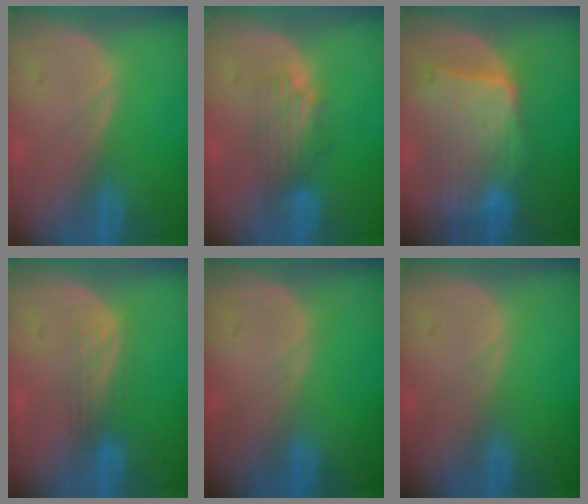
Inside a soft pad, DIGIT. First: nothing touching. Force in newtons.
{"total": 3.7, "press": 3.7, "slide": 0.4}
{"total": 9.7, "press": 8.7, "slide": 4.1}
{"total": 2.9, "press": 2.7, "slide": 1.2}
{"total": 0.0}
{"total": 0.0}